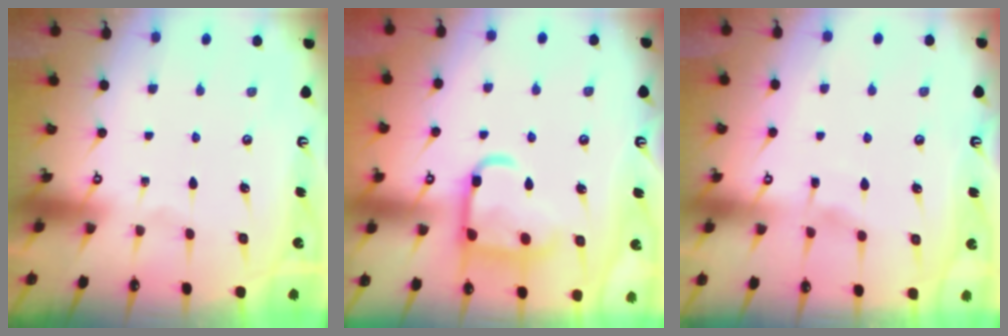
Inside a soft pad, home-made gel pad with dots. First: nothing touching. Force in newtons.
{"total": 15.5, "press": 15.4, "slide": 1.2}
{"total": 3.8, "press": 3.8, "slide": 0.3}